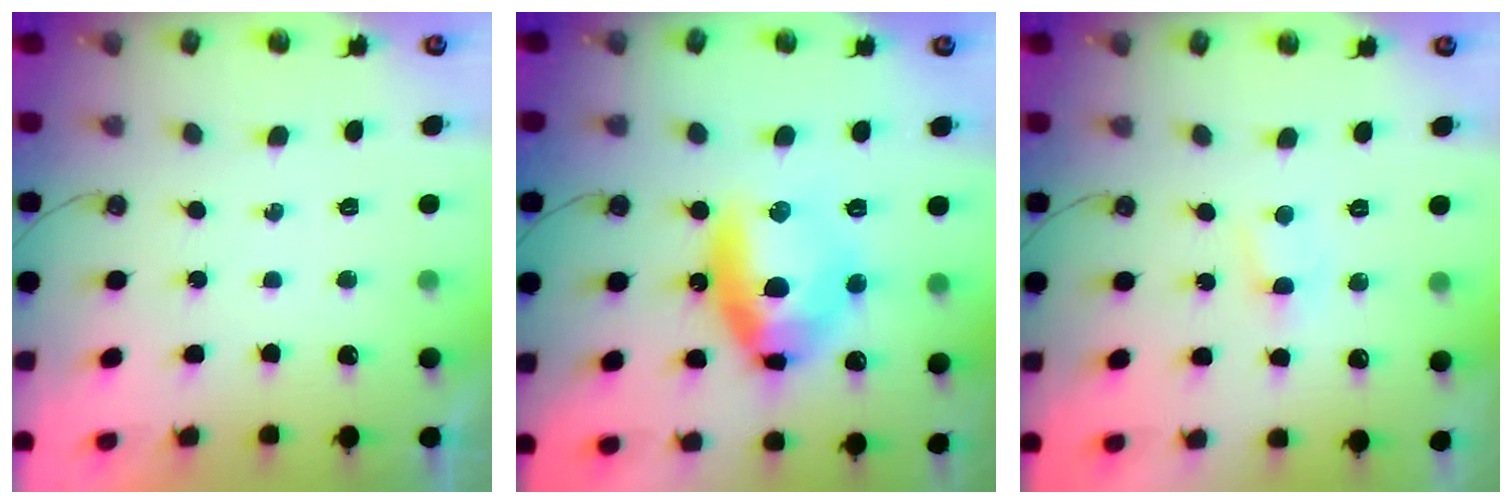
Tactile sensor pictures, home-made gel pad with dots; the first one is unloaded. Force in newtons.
{"total": 14.6, "press": 14.4, "slide": 2.4}
{"total": 3.2, "press": 3.2, "slide": 0.4}